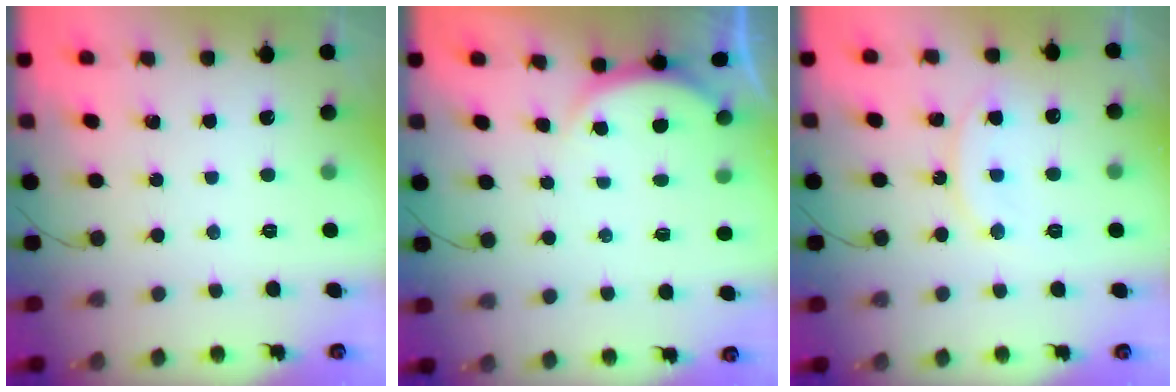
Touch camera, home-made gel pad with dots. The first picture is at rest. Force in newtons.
{"total": 2.9, "press": 2.2, "slide": 1.8}
{"total": 9.5, "press": 9.5, "slide": 0.4}